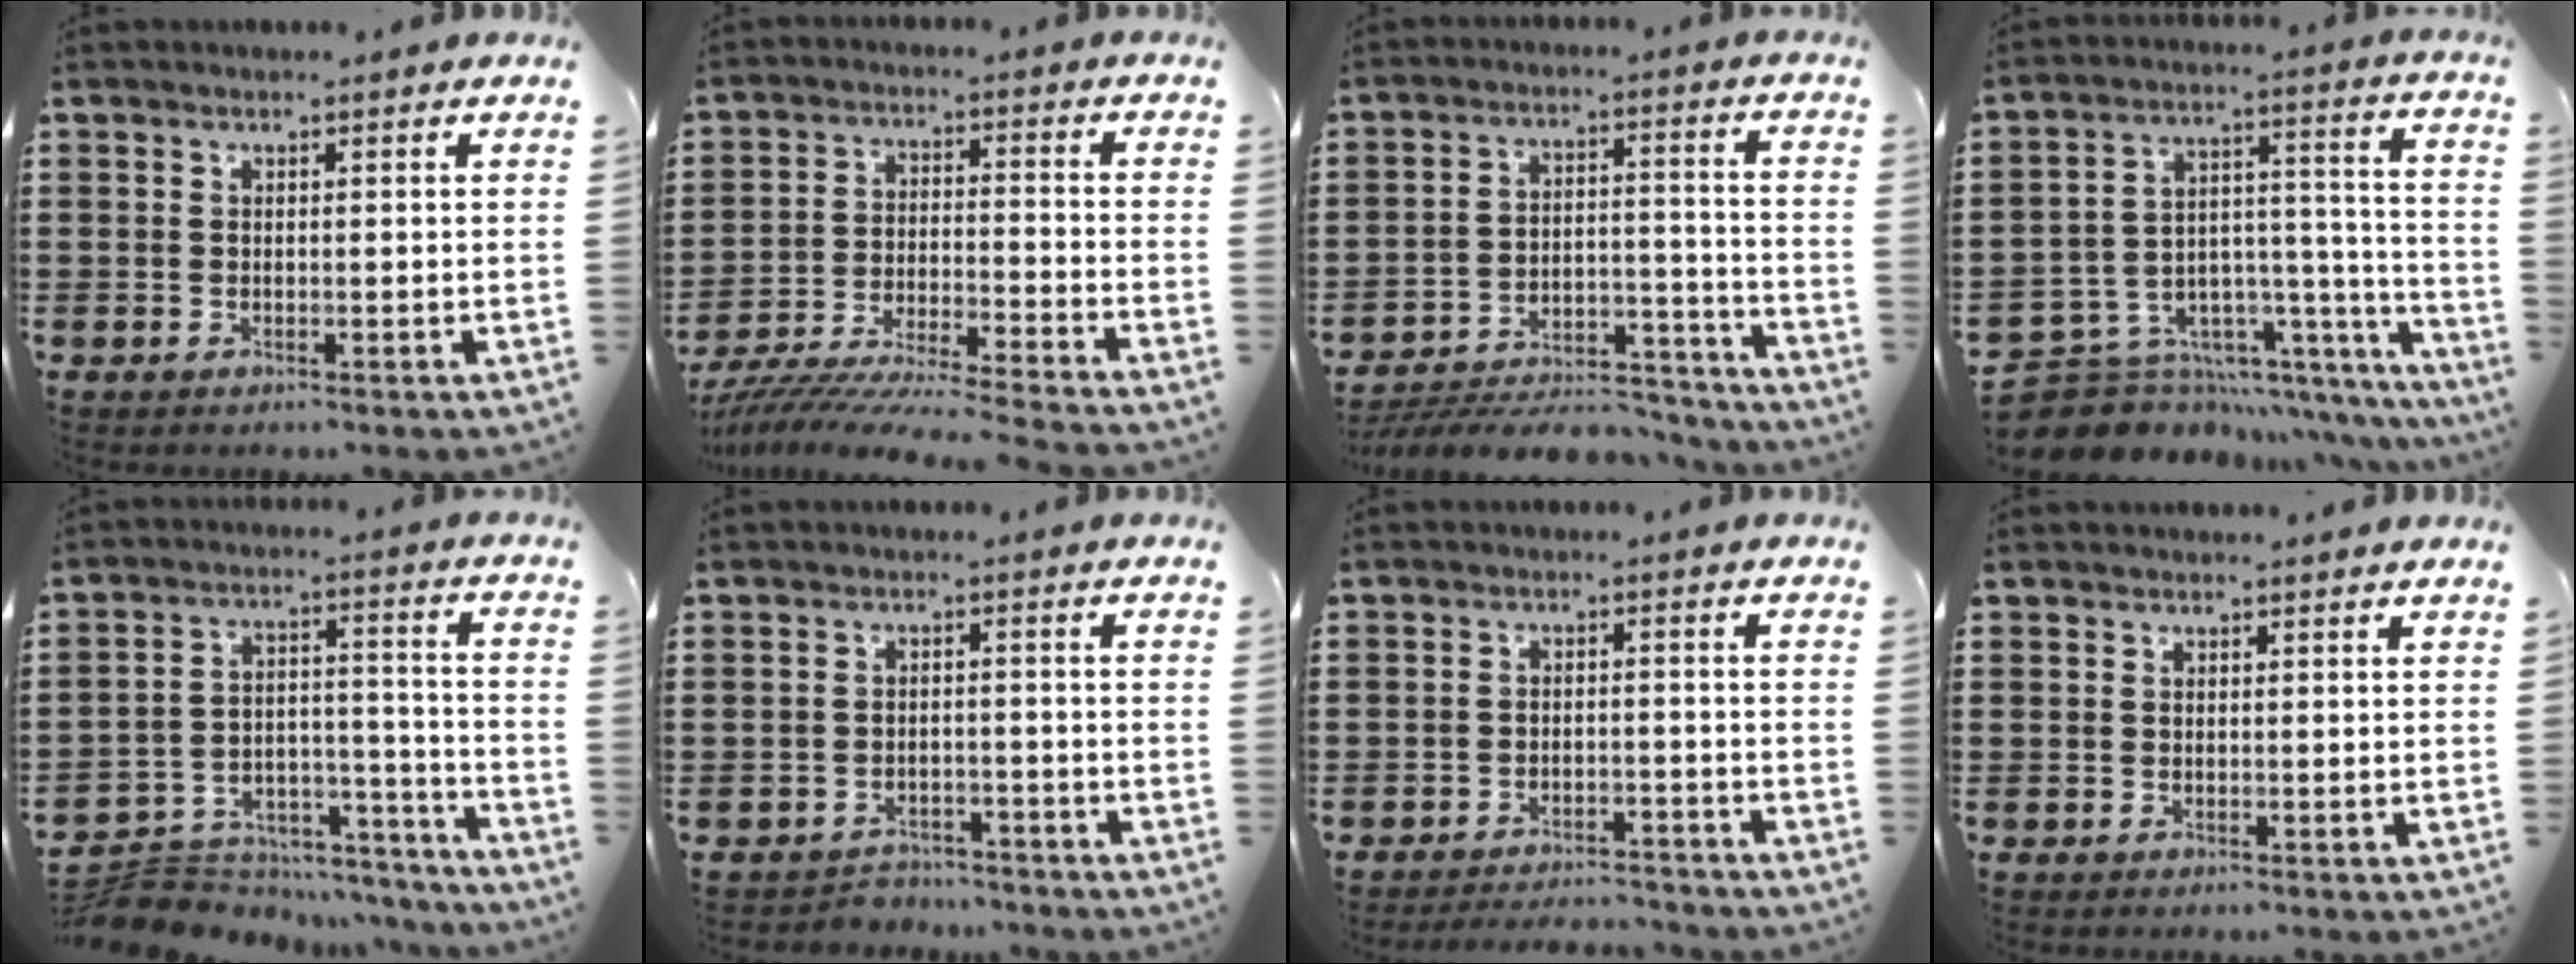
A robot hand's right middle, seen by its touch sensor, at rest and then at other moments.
{"total": 7.5, "force": [-7.3, -0.6, 1.7], "torque": [-0.037, -0.009, -0.148]}
{"total": 6.7, "force": [-6.2, 1.3, 2.0], "torque": [-0.033, 0.014, -0.120]}
{"total": 7.0, "force": [-5.8, 3.9, 1.1], "torque": [-0.029, -0.011, -0.101]}
{"total": 6.7, "force": [-6.1, 2.4, 1.0], "torque": [-0.019, 0.019, -0.119]}
{"total": 2.7, "force": [-2.7, 0.5, -0.3], "torque": [-0.005, -0.001, -0.059]}
{"total": 3.4, "force": [-3.3, 0.3, -0.1], "torque": [-0.006, -0.001, -0.071]}
{"total": 0.0}